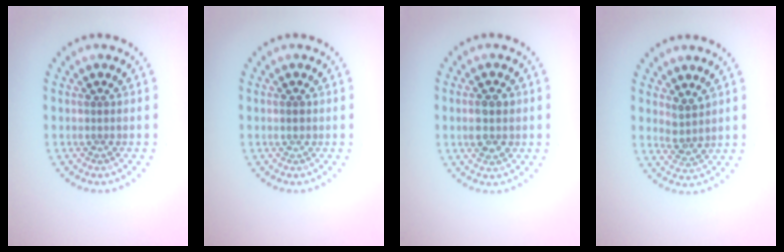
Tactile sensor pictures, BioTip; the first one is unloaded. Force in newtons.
{"total": 0.8, "press": 0.8, "slide": 0.0}
{"total": 2.9, "press": 2.9, "slide": 0.1}
{"total": 2.0, "press": 1.7, "slide": 1.0}